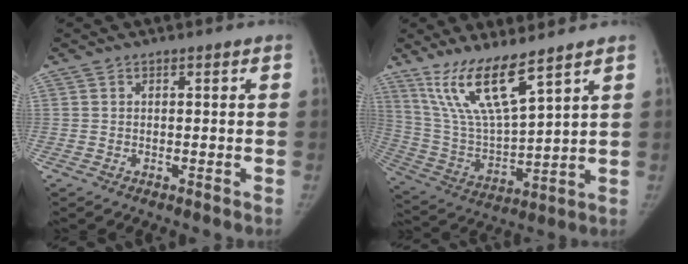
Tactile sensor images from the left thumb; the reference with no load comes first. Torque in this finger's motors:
{"motor_torque": [-0.06, 0.35, 1.46, -1.31, 0.14]}